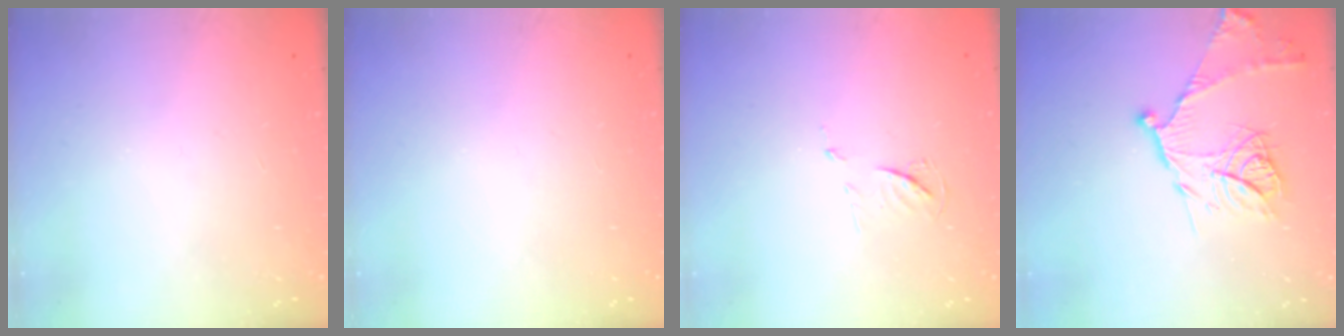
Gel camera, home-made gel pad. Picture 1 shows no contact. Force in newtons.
{"total": 0.0}
{"total": 5.6, "press": 5.6, "slide": 0.8}
{"total": 15.0, "press": 14.9, "slide": 1.2}